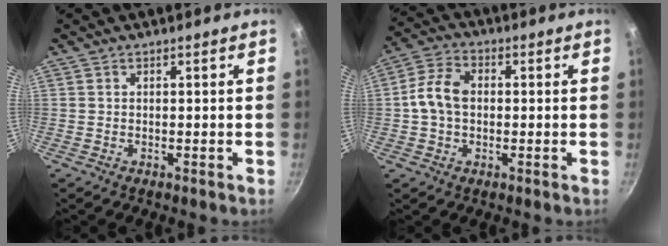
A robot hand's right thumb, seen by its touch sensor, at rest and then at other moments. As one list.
[{"total": 8.0, "force": [0.1, 5.7, 5.6], "torque": [-0.103, 0.022, -0.005]}]